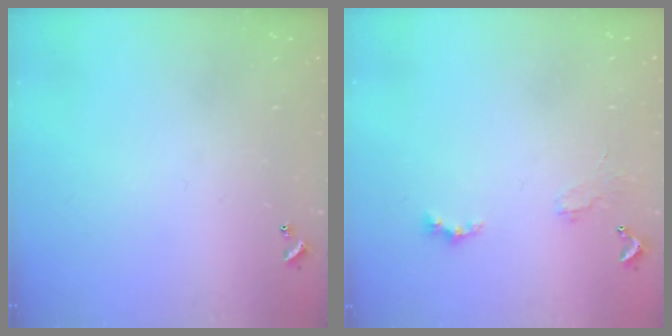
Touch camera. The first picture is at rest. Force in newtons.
{"total": 1.9, "press": 1.8, "slide": 0.5}